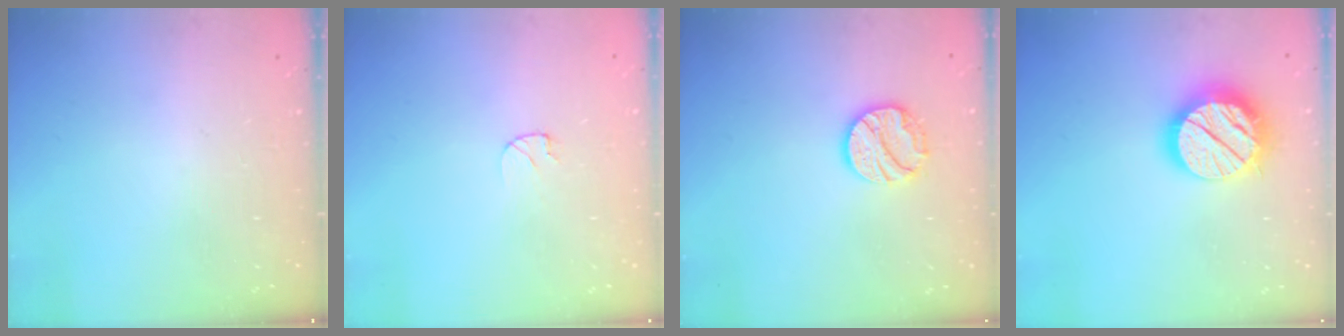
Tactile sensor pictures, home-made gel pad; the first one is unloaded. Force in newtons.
{"total": 4.8, "press": 4.8, "slide": 0.3}
{"total": 12.2, "press": 12.2, "slide": 1.0}
{"total": 16.8, "press": 16.8, "slide": 1.6}